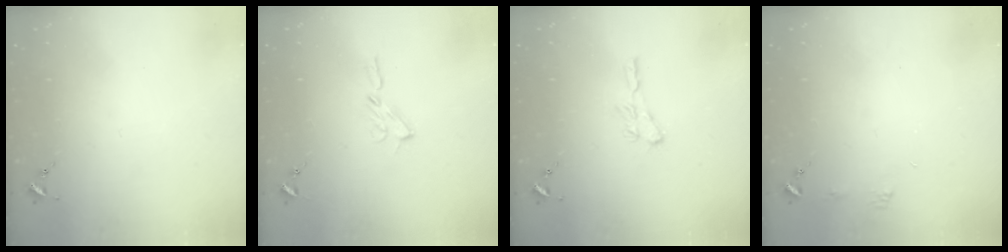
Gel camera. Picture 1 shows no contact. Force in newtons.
{"total": 3.2, "press": 3.2, "slide": 0.3}
{"total": 5.3, "press": 5.3, "slide": 0.2}
{"total": 3.5, "press": 3.4, "slide": 0.3}